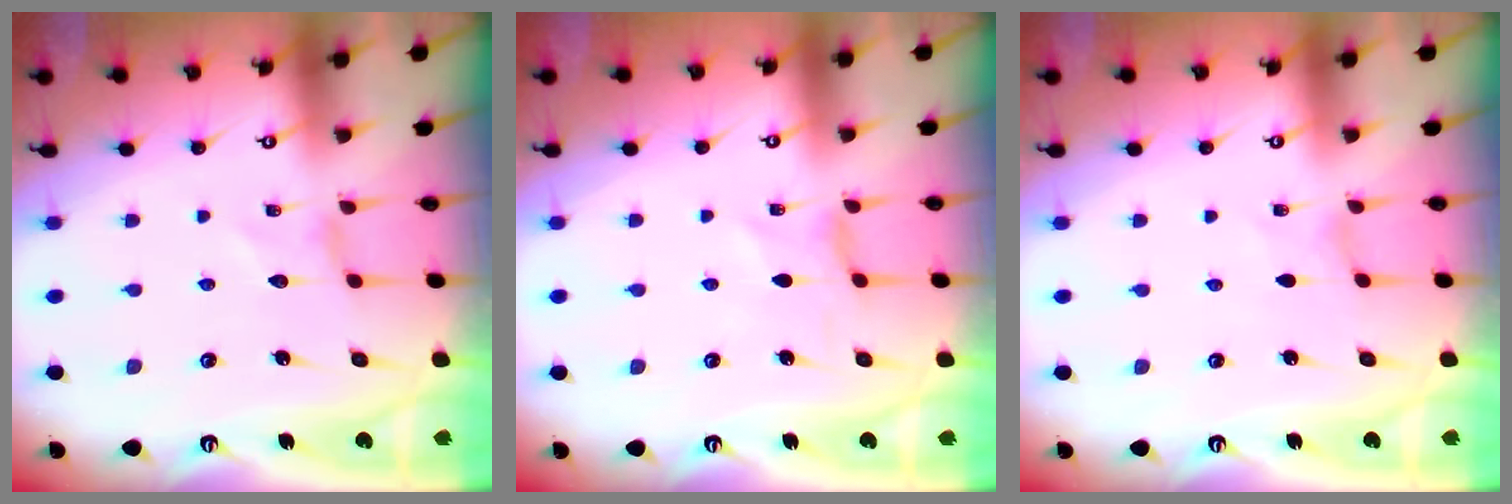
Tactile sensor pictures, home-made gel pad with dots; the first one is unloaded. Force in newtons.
{"total": 0.0}
{"total": 0.0}